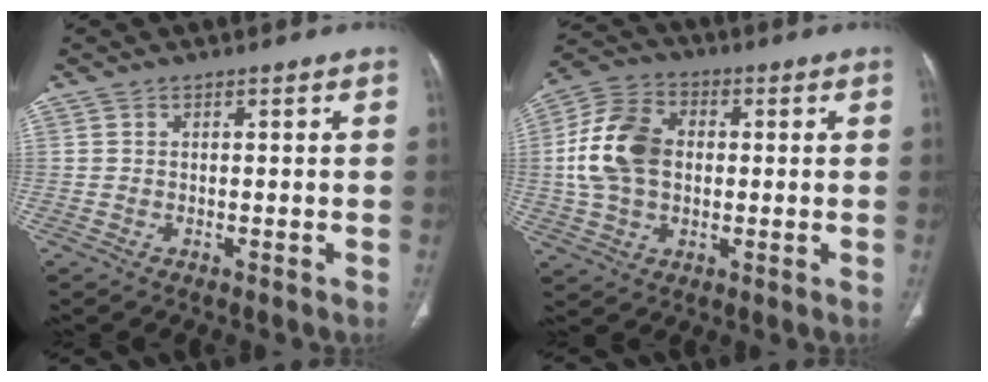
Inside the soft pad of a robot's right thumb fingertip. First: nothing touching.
{"total": 13.9, "force": [0.9, 9.7, 9.8], "torque": [-0.178, 0.020, 0.012]}